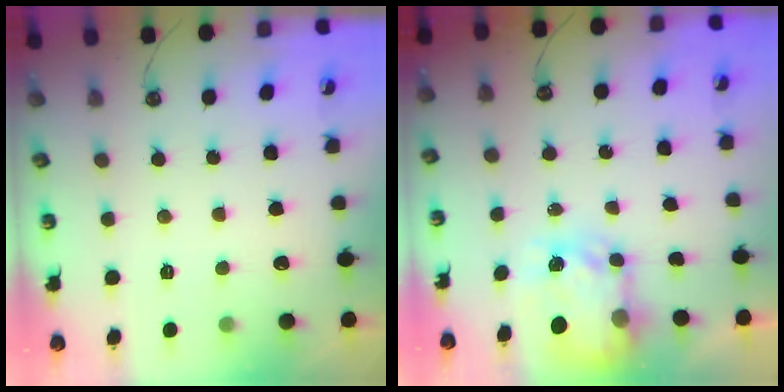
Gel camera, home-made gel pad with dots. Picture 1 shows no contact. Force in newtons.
{"total": 5.8, "press": 5.8, "slide": 0.6}